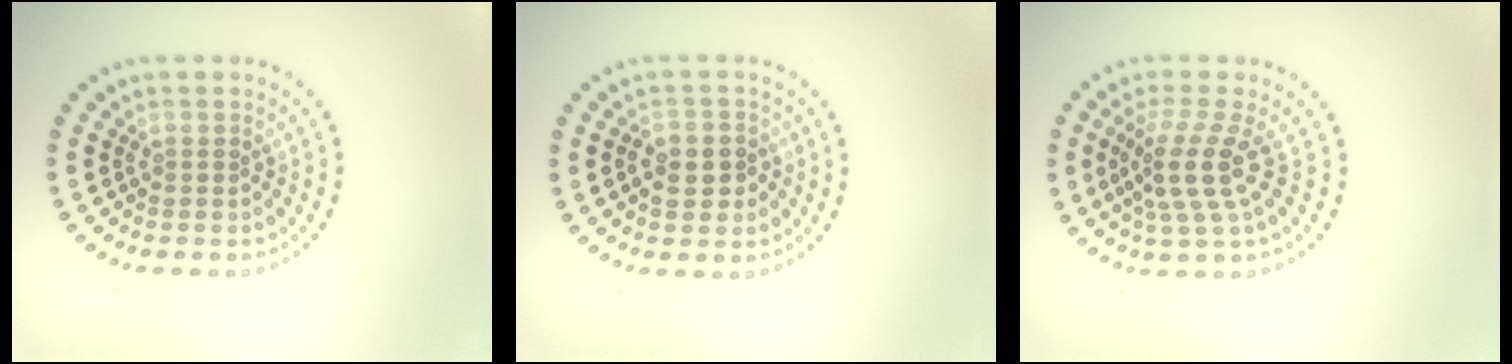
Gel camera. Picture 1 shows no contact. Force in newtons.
{"total": 2.8, "press": 2.8, "slide": 0.6}
{"total": 3.8, "press": 2.7, "slide": 2.6}